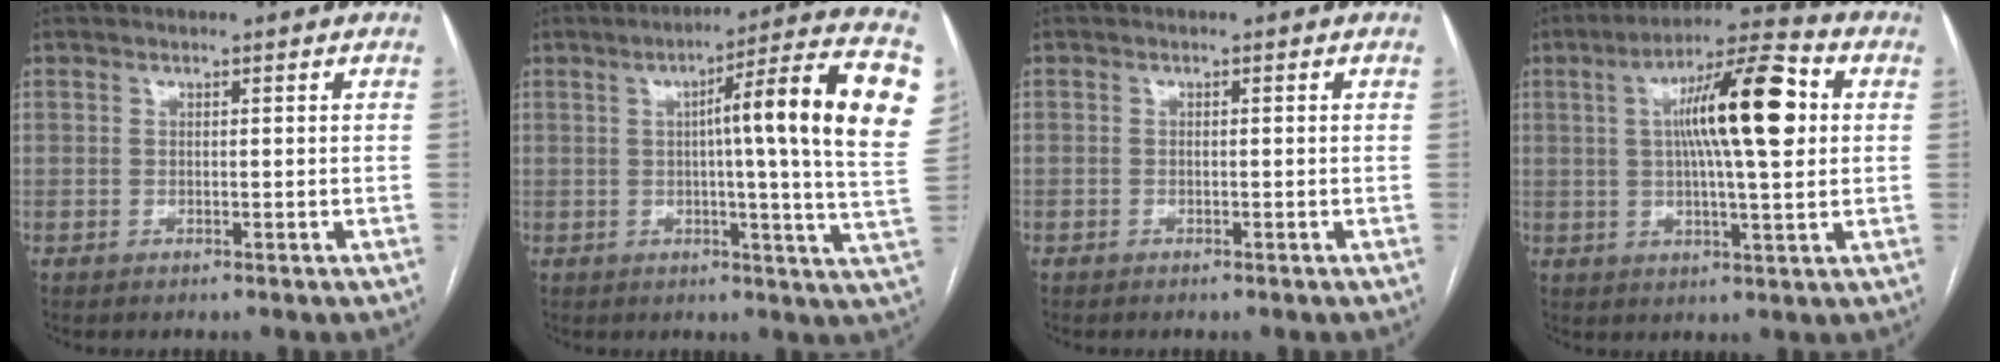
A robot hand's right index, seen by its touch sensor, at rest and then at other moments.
{"total": 19.5, "force": [4.3, -0.7, 19.0], "torque": [-0.216, 0.019, 0.046]}
{"total": 0.5, "force": [-0.5, 0.1, 0.2], "torque": [-0.007, 0.000, -0.009]}
{"total": 14.7, "force": [2.8, 1.9, 14.3], "torque": [-0.237, 0.025, 0.040]}